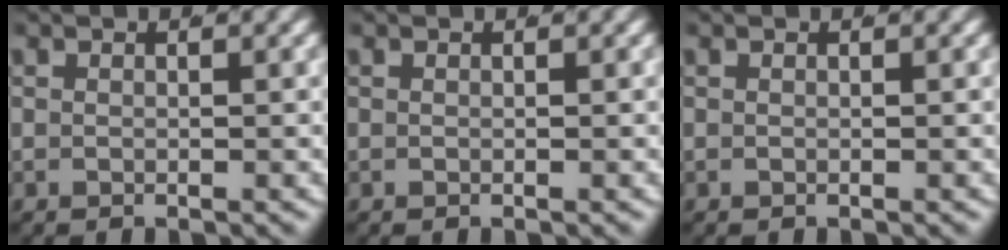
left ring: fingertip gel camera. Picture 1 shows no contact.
{"total": 0.0}
{"total": 0.0}